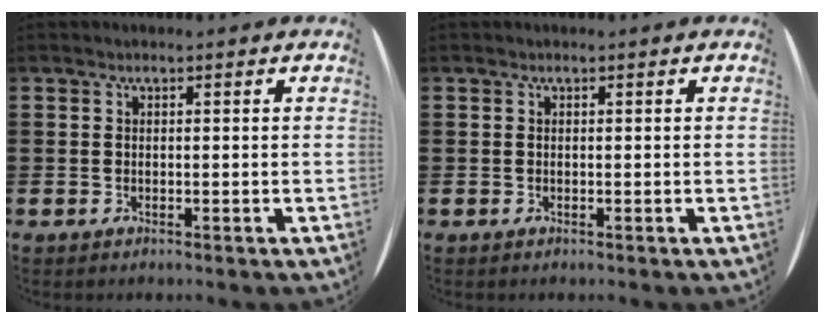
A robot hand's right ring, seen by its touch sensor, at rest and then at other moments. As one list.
[{"total": 0.0}]